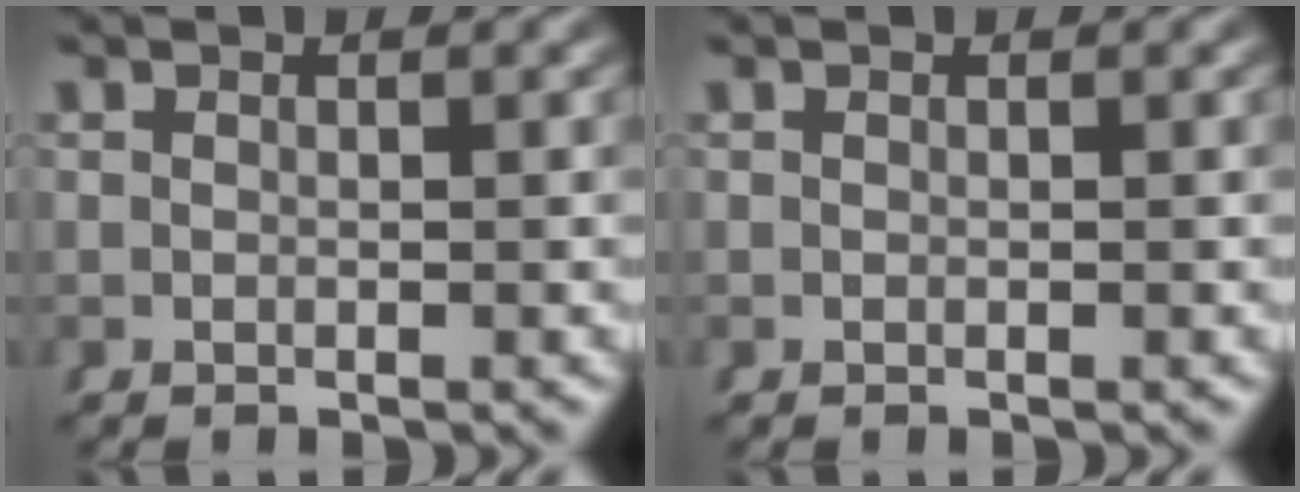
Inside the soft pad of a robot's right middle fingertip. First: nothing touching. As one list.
[{"total": 0.0}]